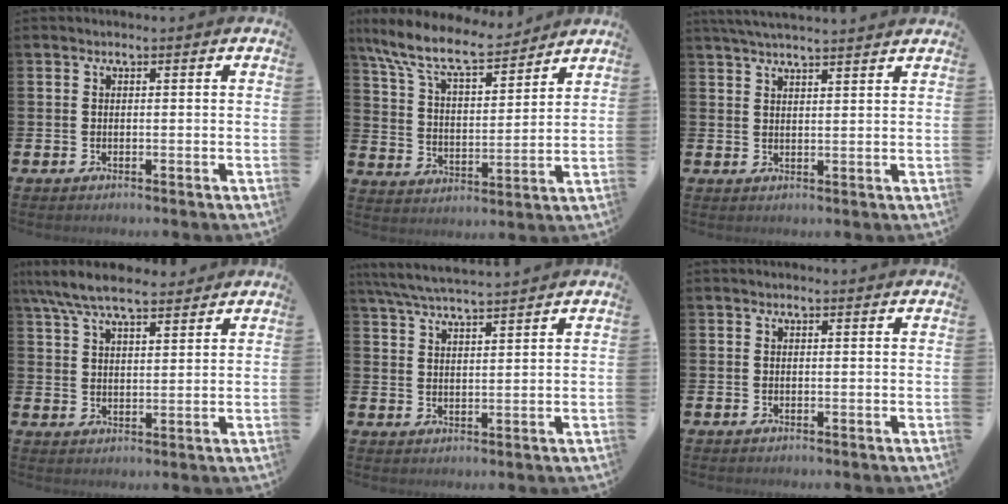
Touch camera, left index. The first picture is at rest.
{"total": 10.4, "force": [9.0, 2.6, 4.4], "torque": [-0.122, -0.051, 0.158]}
{"total": 3.9, "force": [3.7, -0.1, 1.0], "torque": [-0.023, -0.011, 0.068]}
{"total": 7.7, "force": [6.9, 1.8, 2.9], "torque": [-0.079, -0.022, 0.127]}
{"total": 5.7, "force": [5.4, 0.1, 1.7], "torque": [-0.050, -0.024, 0.098]}
{"total": 0.5, "force": [0.5, 0.0, 0.2], "torque": [0.008, -0.003, 0.006]}